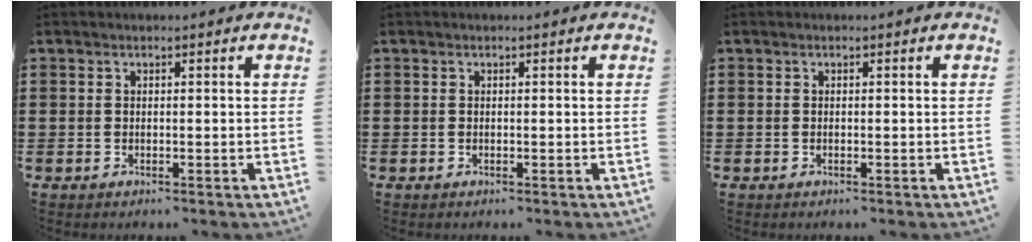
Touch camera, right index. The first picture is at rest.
{"total": 0.0}
{"total": 0.0}